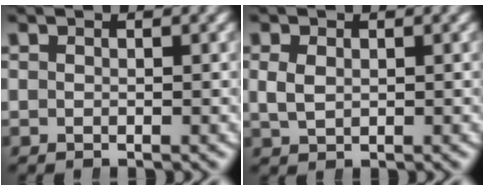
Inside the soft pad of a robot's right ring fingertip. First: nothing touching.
{"total": 2.7, "force": [0.4, 2.2, 1.5], "torque": [-0.037, -0.006, 0.014]}